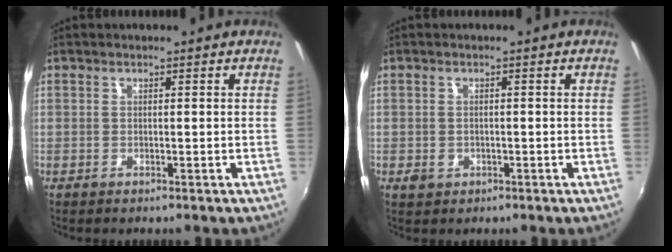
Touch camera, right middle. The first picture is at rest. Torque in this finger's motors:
{"motor_torque": [0.36, -0.42, 0.00, 0.03]}